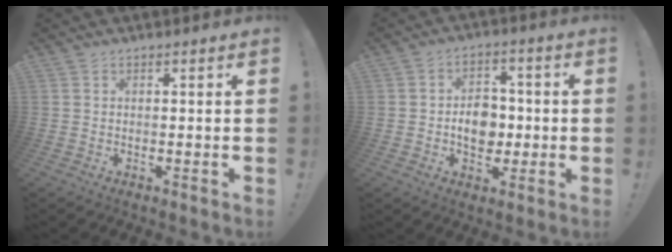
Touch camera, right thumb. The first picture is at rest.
{"total": 9.1, "force": [-1.1, 7.3, 5.4], "torque": [-0.085, 0.010, -0.018]}